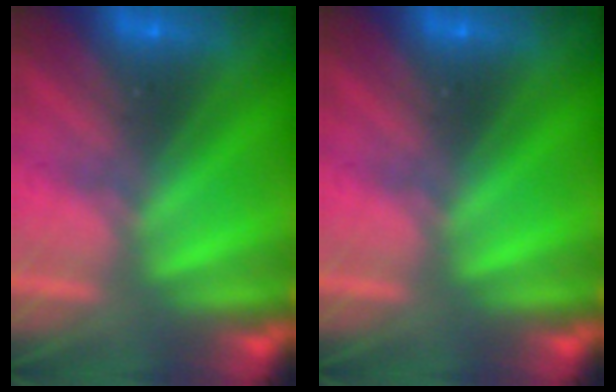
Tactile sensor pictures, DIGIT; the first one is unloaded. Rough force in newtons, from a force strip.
{"total": 0.0}